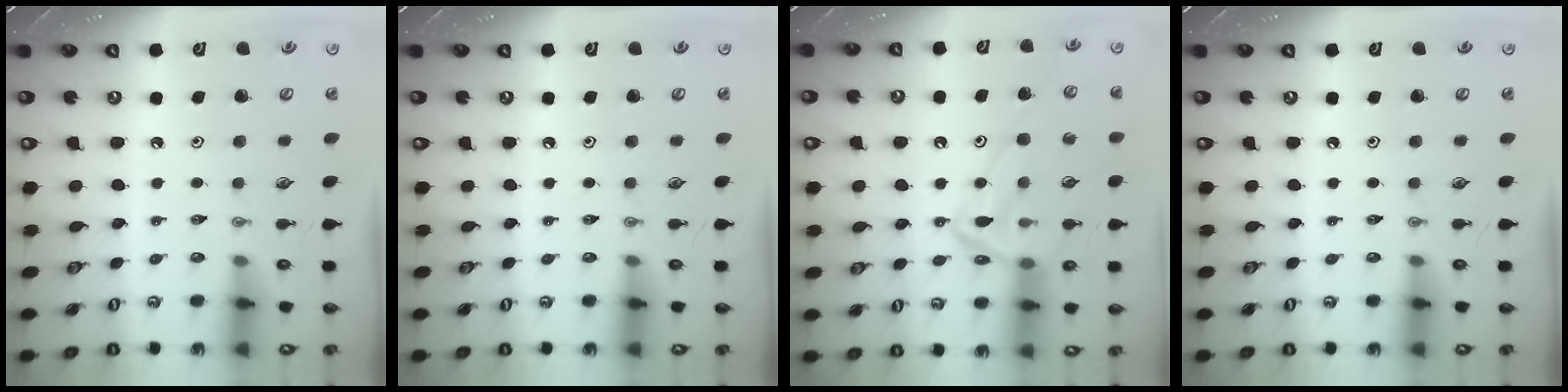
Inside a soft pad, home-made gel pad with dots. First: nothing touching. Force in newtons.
{"total": 0.0}
{"total": 15.6, "press": 15.5, "slide": 1.4}
{"total": 0.0}